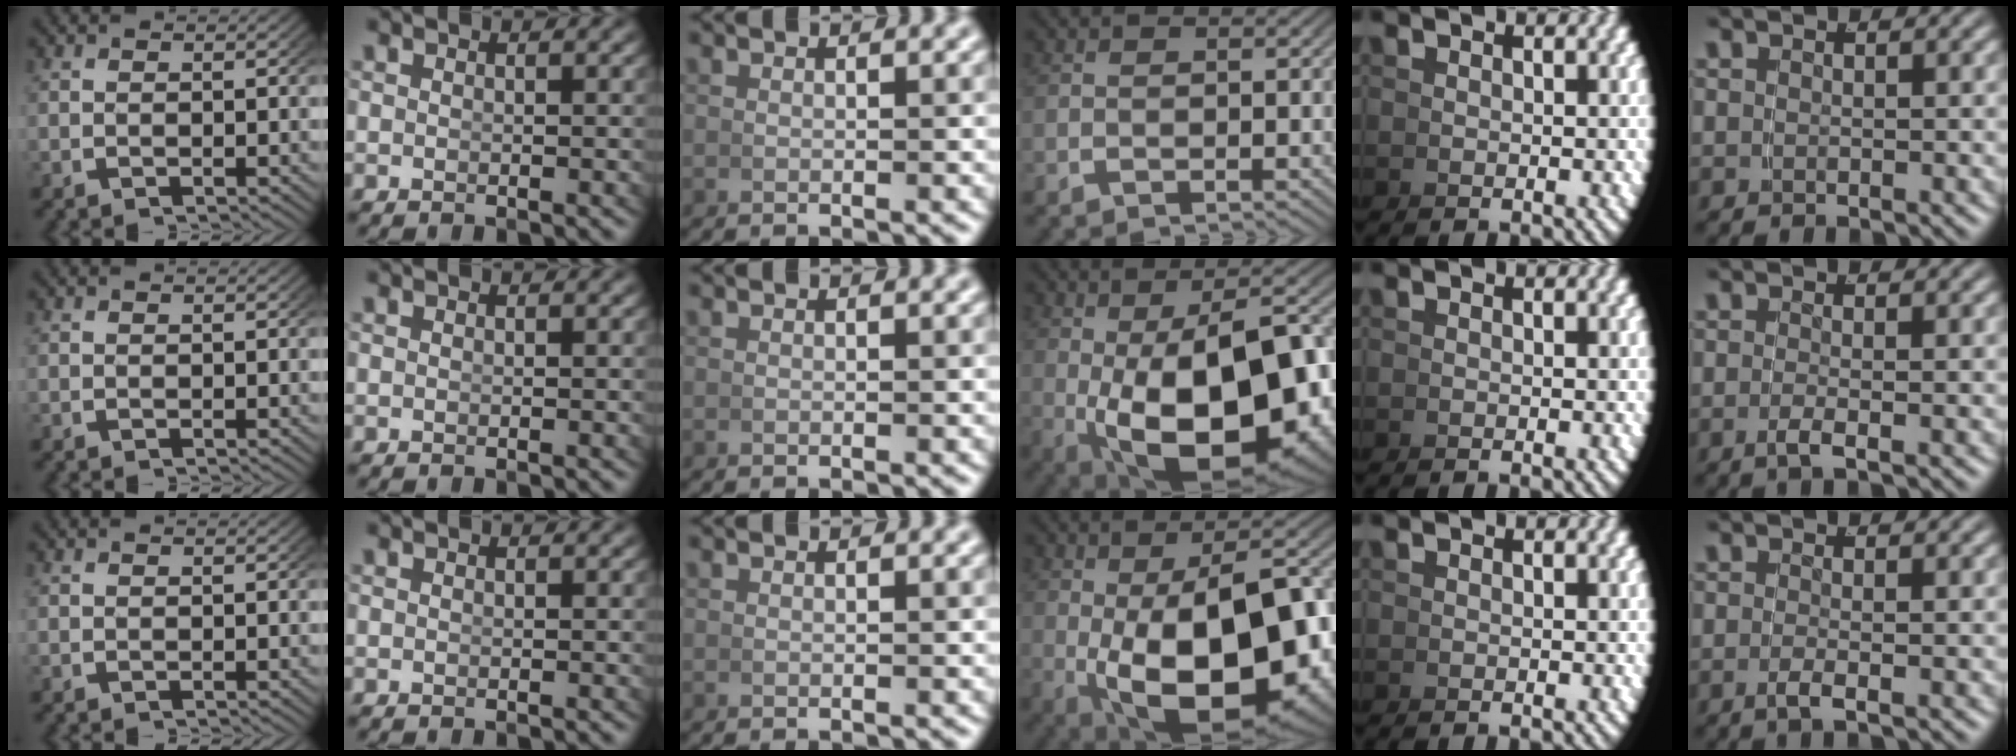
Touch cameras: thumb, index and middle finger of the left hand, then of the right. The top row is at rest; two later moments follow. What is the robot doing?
{"motion": "lift_and_place", "object": "bowl"}